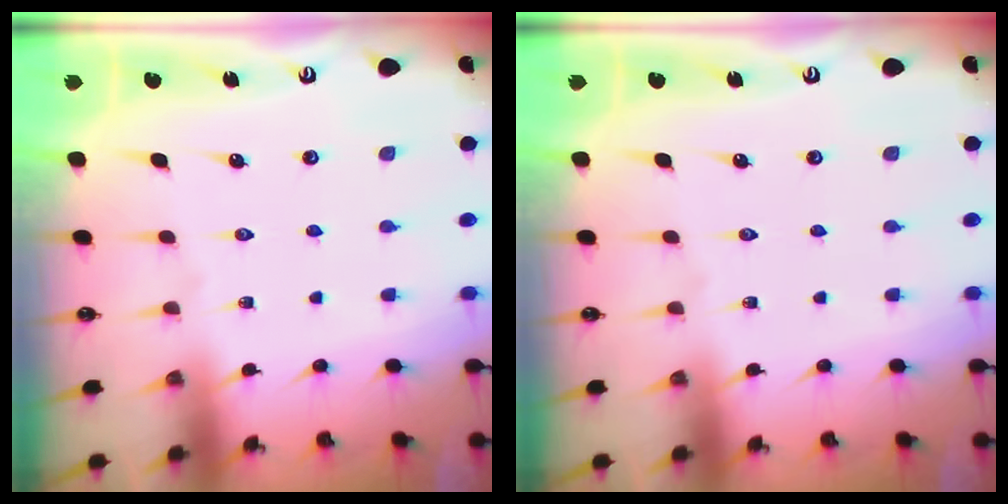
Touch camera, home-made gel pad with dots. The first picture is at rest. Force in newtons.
{"total": 0.0}